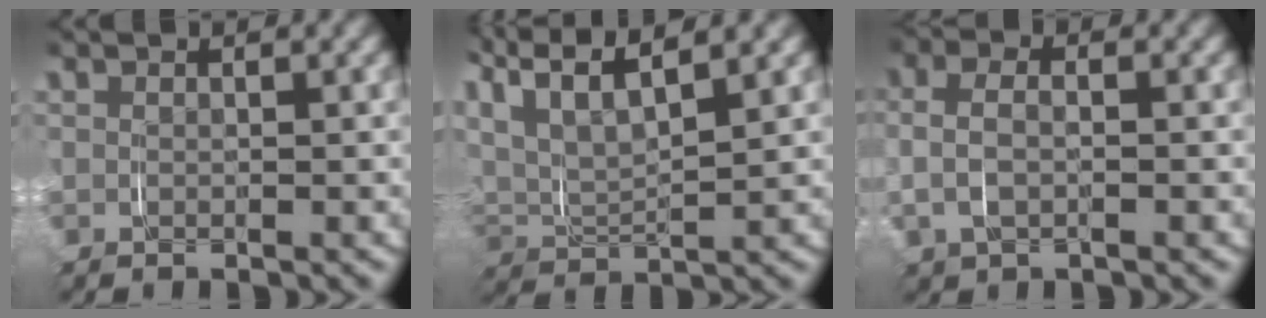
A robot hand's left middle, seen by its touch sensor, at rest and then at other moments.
{"total": 7.4, "force": [3.1, 4.5, 5.0], "torque": [-0.136, -0.009, 0.053]}
{"total": 3.4, "force": [-0.2, 2.2, 2.6], "torque": [-0.068, 0.001, -0.001]}